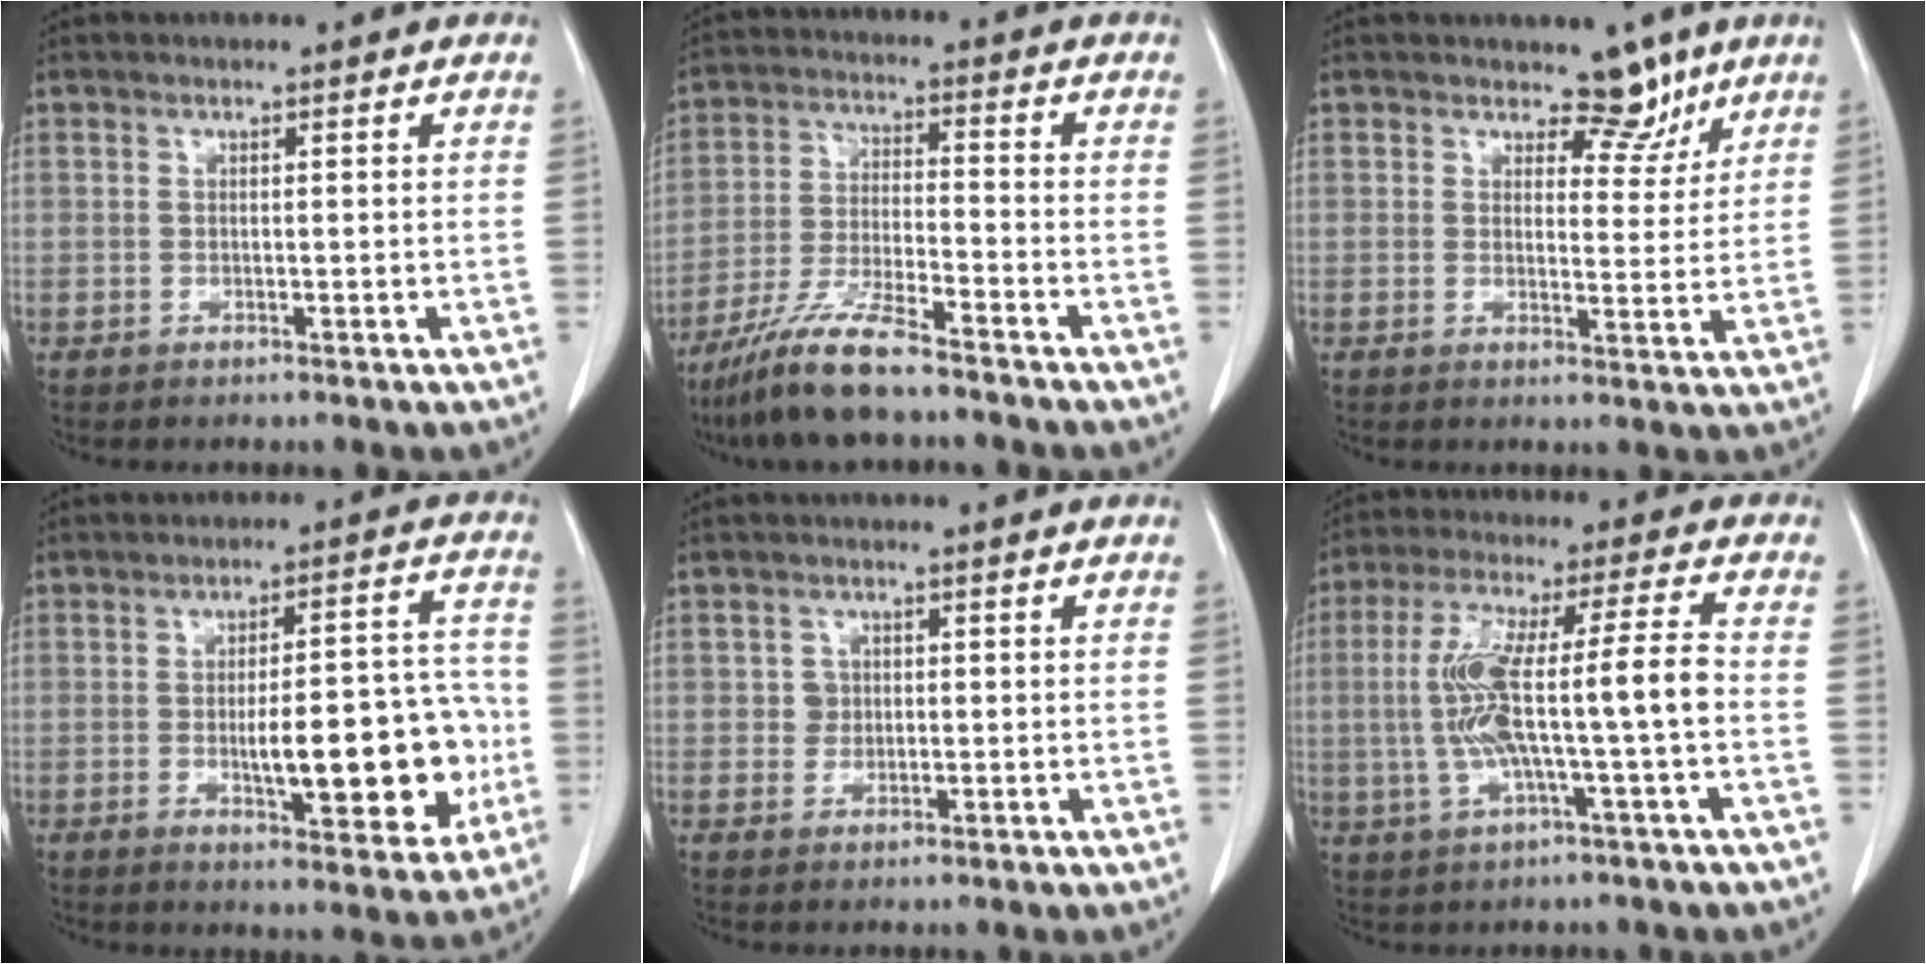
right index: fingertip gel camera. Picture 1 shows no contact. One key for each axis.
{"total": 9.8, "fx": -7.7, "fy": 0.7, "fz": 5.9, "tx": -0.120, "ty": -0.024, "tz": -0.147}
{"total": 5.3, "fx": 4.0, "fy": 2.7, "fz": 1.9, "tx": -0.004, "ty": -0.005, "tz": 0.058}
{"total": 14.2, "fx": -2.6, "fy": 4.3, "fz": 13.3, "tx": -0.177, "ty": 0.022, "tz": -0.026}
{"total": 2.3, "fx": 0.2, "fy": 2.2, "fz": 0.7, "tx": -0.004, "ty": 0.006, "tz": 0.006}
{"total": 12.5, "fx": -1.2, "fy": 0.7, "fz": 12.4, "tx": -0.243, "ty": 0.026, "tz": -0.020}